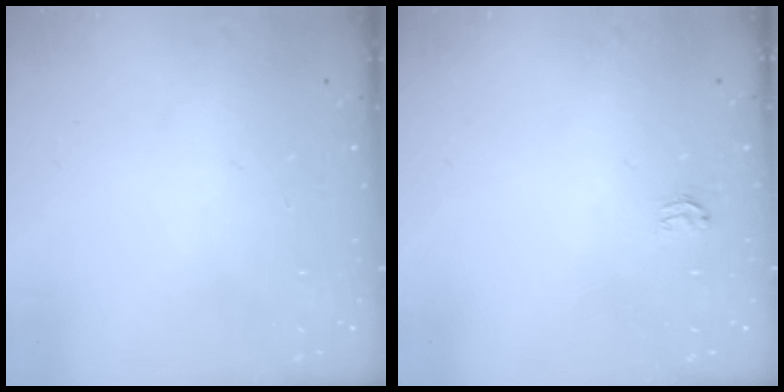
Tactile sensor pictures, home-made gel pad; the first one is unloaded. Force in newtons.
{"total": 2.9, "press": 2.9, "slide": 0.1}